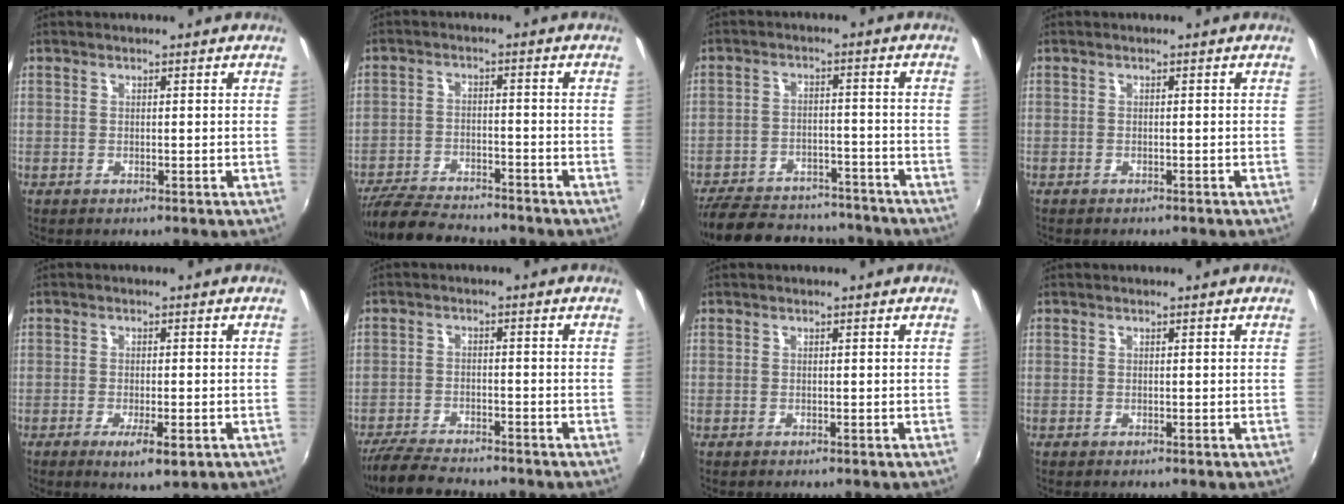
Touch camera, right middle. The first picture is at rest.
{"total": 12.5, "force": [-11.2, 2.7, 4.8], "torque": [-0.124, -0.014, -0.184]}
{"total": 21.0, "force": [-17.8, 7.6, 8.2], "torque": [-0.182, 0.009, -0.241]}
{"total": 1.1, "force": [-1.0, 0.3, 0.3], "torque": [-0.010, -0.005, -0.013]}
{"total": 4.6, "force": [-2.0, 1.0, 4.0], "torque": [-0.076, -0.013, -0.031]}
{"total": 8.8, "force": [-7.9, 1.7, 3.5], "torque": [-0.097, -0.019, -0.135]}
{"total": 0.0}
{"total": 0.0}